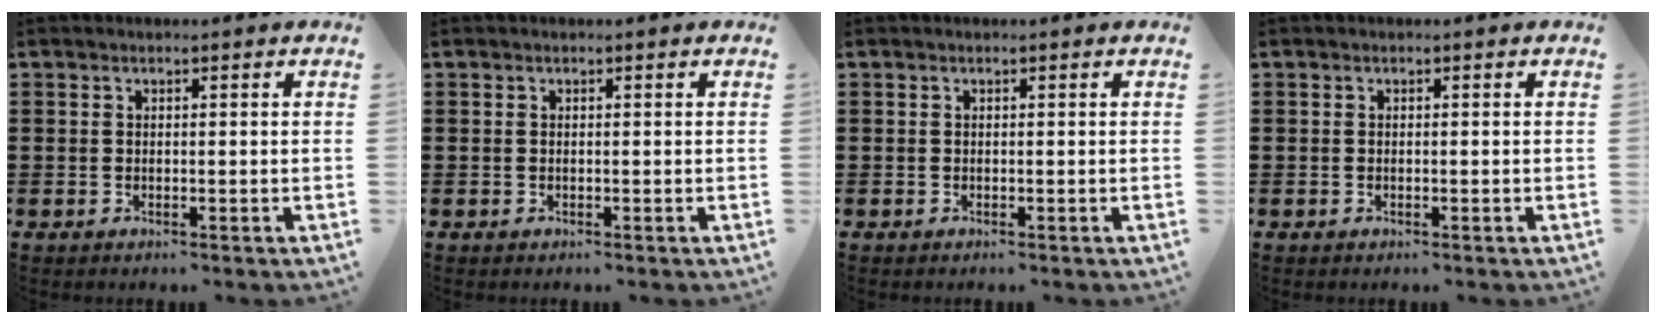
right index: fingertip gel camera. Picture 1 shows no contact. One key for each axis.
{"total": 0.0}
{"total": 0.0}
{"total": 0.0}